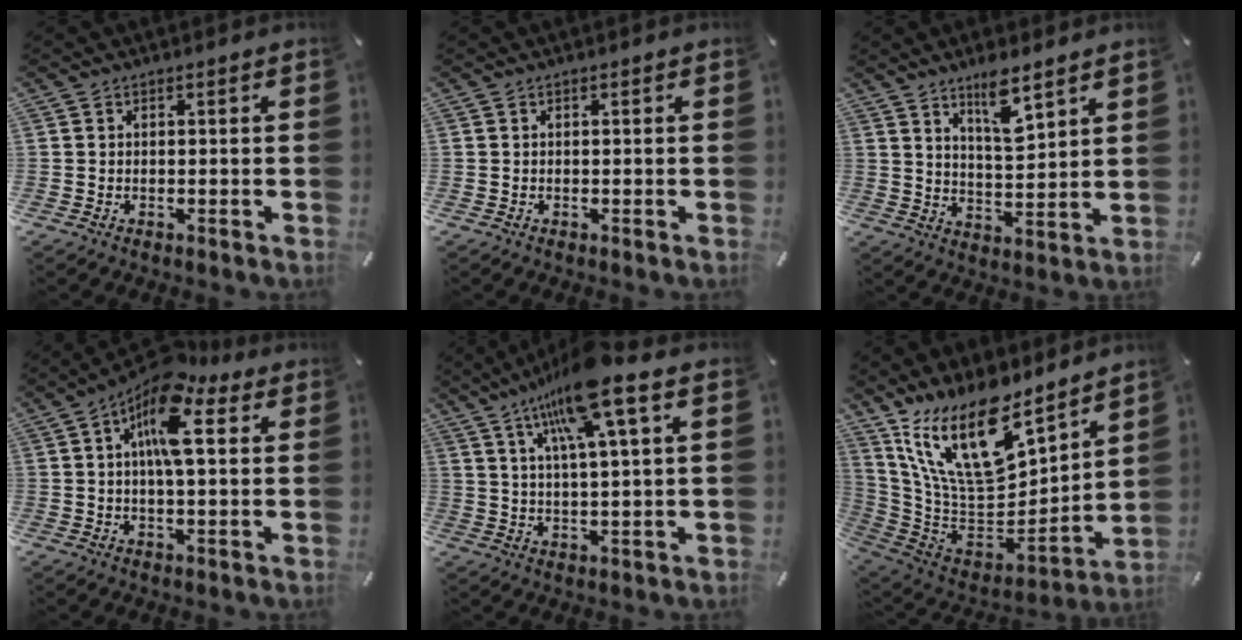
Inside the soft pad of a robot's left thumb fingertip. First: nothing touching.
{"total": 0.0}
{"total": 8.3, "force": [6.3, 1.9, 5.1], "torque": [-0.077, -0.041, 0.104]}
{"total": 13.0, "force": [5.1, 4.9, 10.8], "torque": [-0.193, -0.020, 0.087]}
{"total": 13.5, "force": [8.3, 1.3, 10.6], "torque": [-0.213, -0.024, 0.134]}
{"total": 22.5, "force": [13.3, 11.1, 14.4], "torque": [-0.284, -0.092, 0.237]}